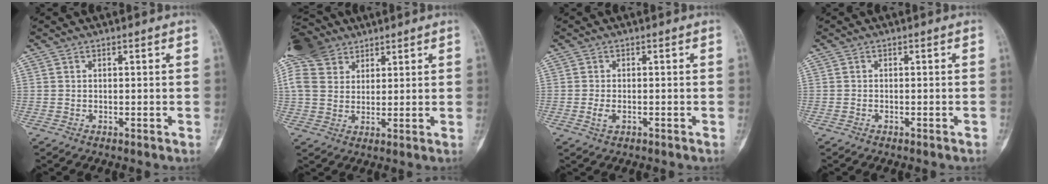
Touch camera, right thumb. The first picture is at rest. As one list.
[{"total": 12.7, "force": [8.5, 8.3, 4.6], "torque": [-0.088, -0.001, 0.170]}, {"total": 2.2, "force": [-0.7, 1.2, 1.7], "torque": [-0.037, 0.001, -0.014]}, {"total": 0.6, "force": [-0.5, 0.2, 0.2], "torque": [-0.003, 0.003, -0.009]}]